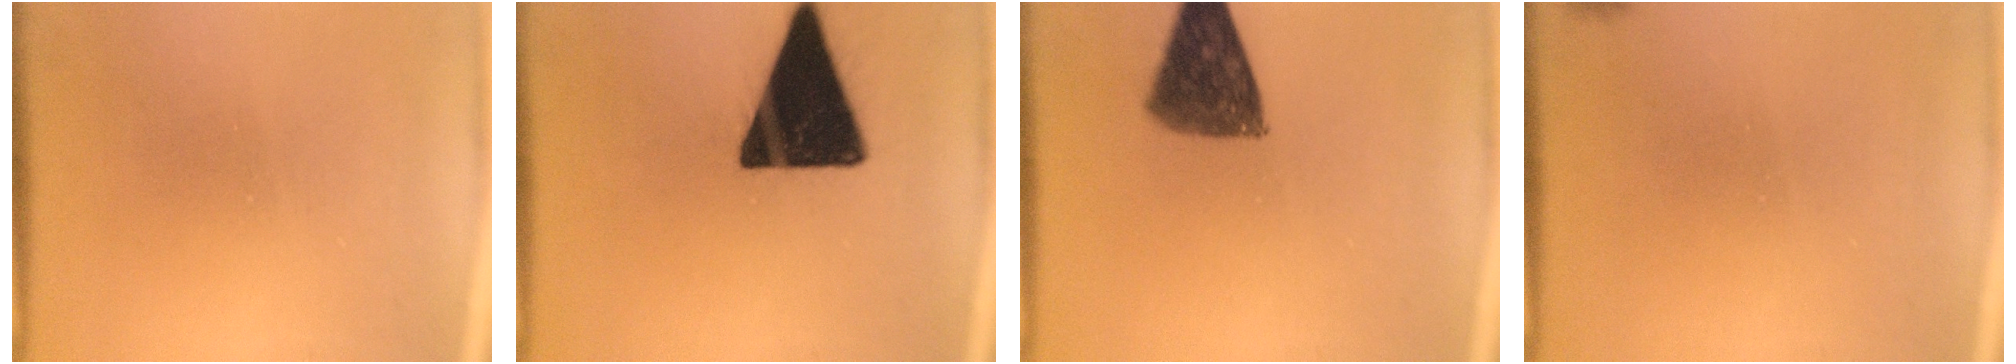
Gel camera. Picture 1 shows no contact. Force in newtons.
{"total": 19.5}
{"total": 10.3}
{"total": 1.6}